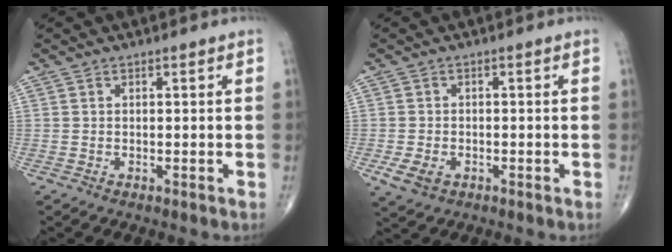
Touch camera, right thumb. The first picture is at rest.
{"total": 4.0, "force": [-1.5, 2.8, 2.4], "torque": [-0.047, 0.000, -0.021]}